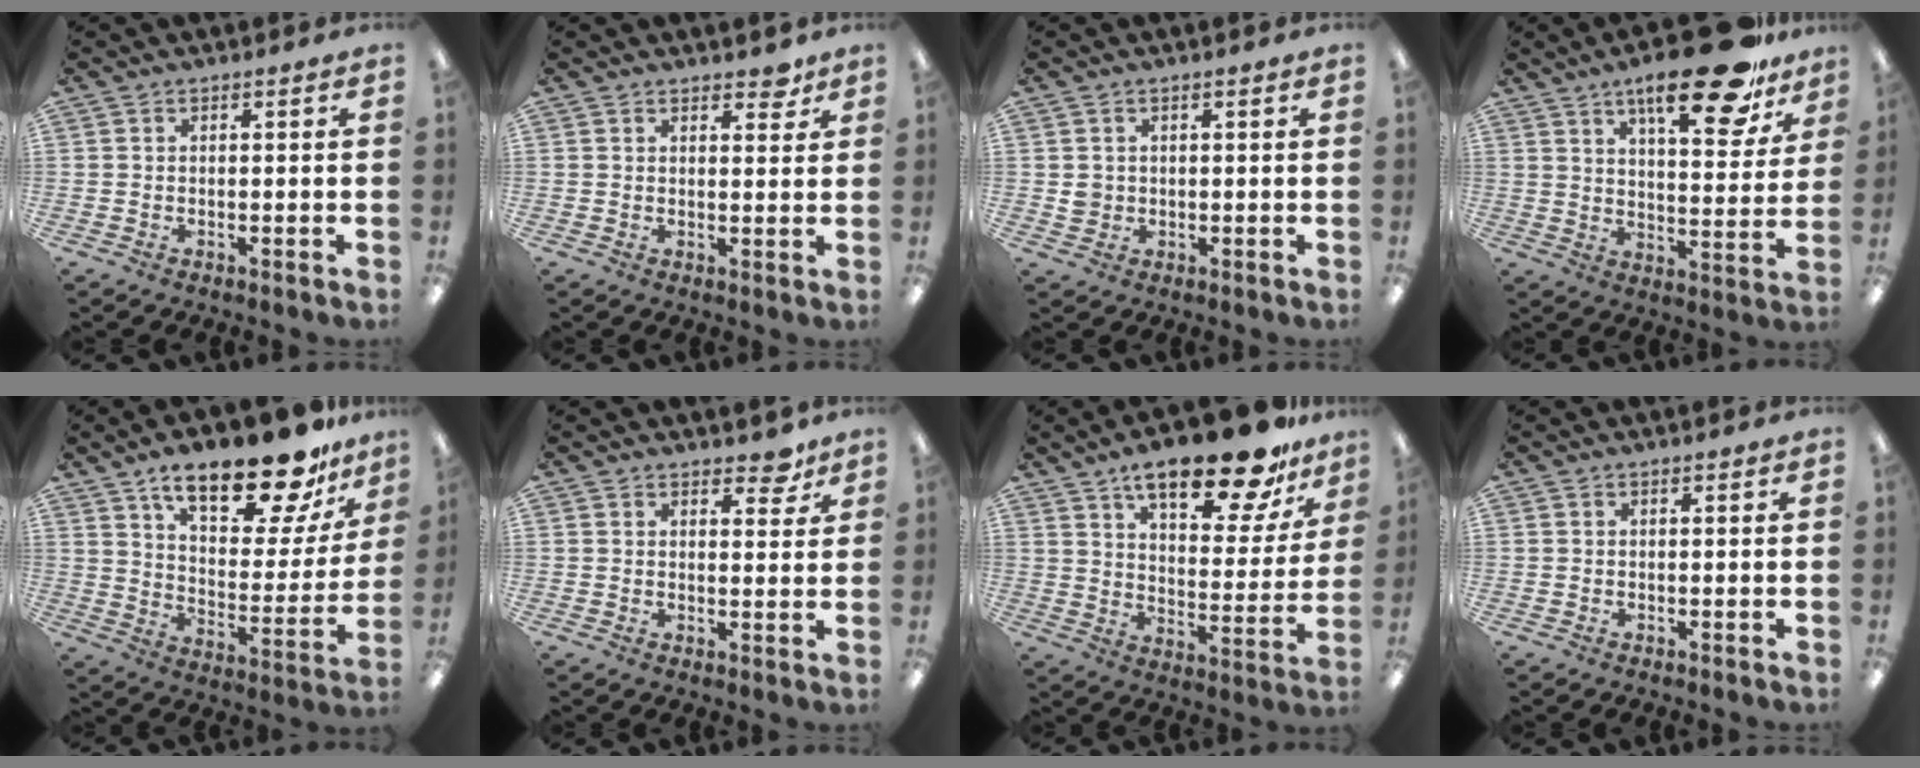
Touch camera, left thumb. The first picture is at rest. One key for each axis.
{"total": 3.3, "fx": 2.7, "fy": 1.3, "fz": 1.3, "tx": 0.003, "ty": -0.016, "tz": 0.043}
{"total": 2.4, "fx": 0.5, "fy": 2.3, "fz": 0.5, "tx": -0.004, "ty": 0.000, "tz": 0.007}
{"total": 20.1, "fx": 13.8, "fy": 6.2, "fz": 13.3, "tx": -0.193, "ty": -0.077, "tz": 0.217}
{"total": 22.5, "fx": 16.8, "fy": 7.7, "fz": 13.0, "tx": -0.197, "ty": -0.104, "tz": 0.278}
{"total": 4.9, "fx": 3.8, "fy": 2.2, "fz": 2.1, "tx": -0.009, "ty": -0.023, "tz": 0.063}
{"total": 19.1, "fx": 13.8, "fy": 6.6, "fz": 11.4, "tx": -0.162, "ty": -0.082, "tz": 0.225}
{"total": 0.0}